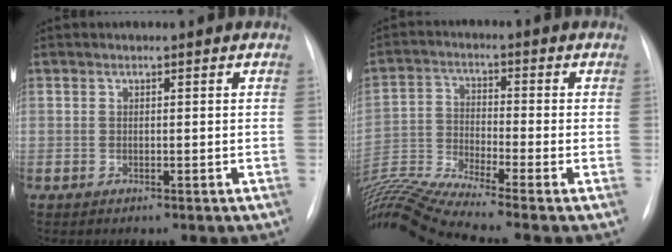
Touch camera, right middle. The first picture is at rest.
{"total": 13.5, "force": [-11.9, -2.5, 5.7], "torque": [-0.118, -0.012, -0.219]}